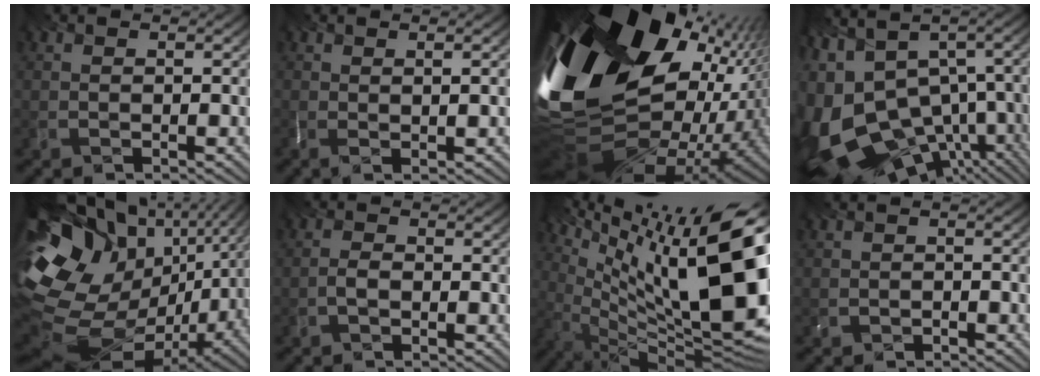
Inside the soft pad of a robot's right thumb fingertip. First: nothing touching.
{"total": 1.7, "force": [0.6, -0.1, 1.6], "torque": [-0.035, 0.004, 0.012]}
{"total": 20.6, "force": [1.6, 14.4, 14.6], "torque": [-0.304, -0.058, 0.049]}
{"total": 16.6, "force": [-6.4, 10.1, 11.5], "torque": [-0.269, -0.032, -0.040]}
{"total": 17.8, "force": [-0.9, 13.0, 12.1], "torque": [-0.288, -0.018, 0.033]}
{"total": 2.2, "force": [-2.1, -0.4, -0.4], "torque": [-0.007, -0.008, -0.022]}
{"total": 16.5, "force": [3.0, 7.2, 14.6], "torque": [-0.254, 0.001, 0.086]}
{"total": 1.0, "force": [-1.0, 0.0, 0.0], "torque": [-0.020, 0.002, -0.013]}